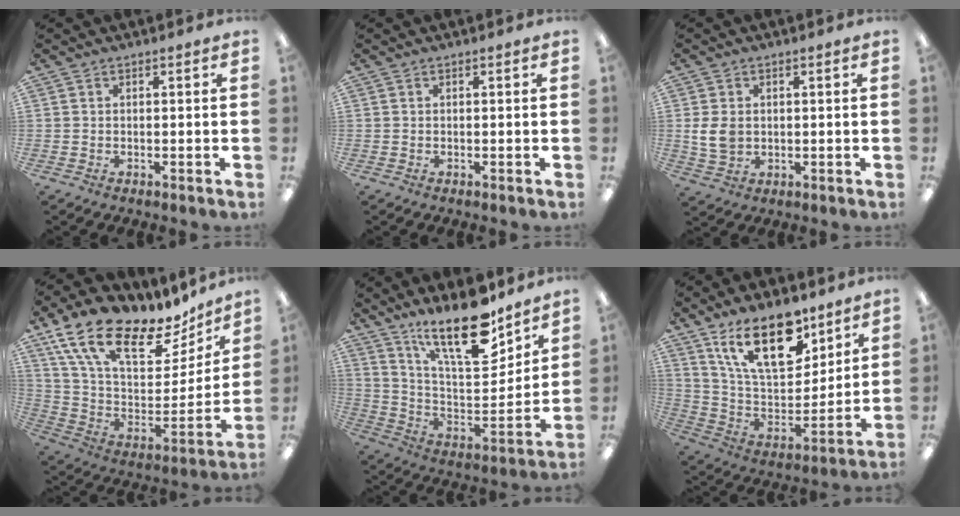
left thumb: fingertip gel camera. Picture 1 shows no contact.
{"total": 0.0}
{"total": 5.9, "force": [0.3, 4.6, 3.7], "torque": [-0.090, 0.003, 0.005]}
{"total": 21.3, "force": [15.0, 9.3, 11.9], "torque": [-0.204, -0.098, 0.263]}
{"total": 21.0, "force": [15.1, 6.9, 12.8], "torque": [-0.217, -0.100, 0.256]}
{"total": 20.7, "force": [13.0, 9.6, 13.0], "torque": [-0.230, -0.065, 0.224]}